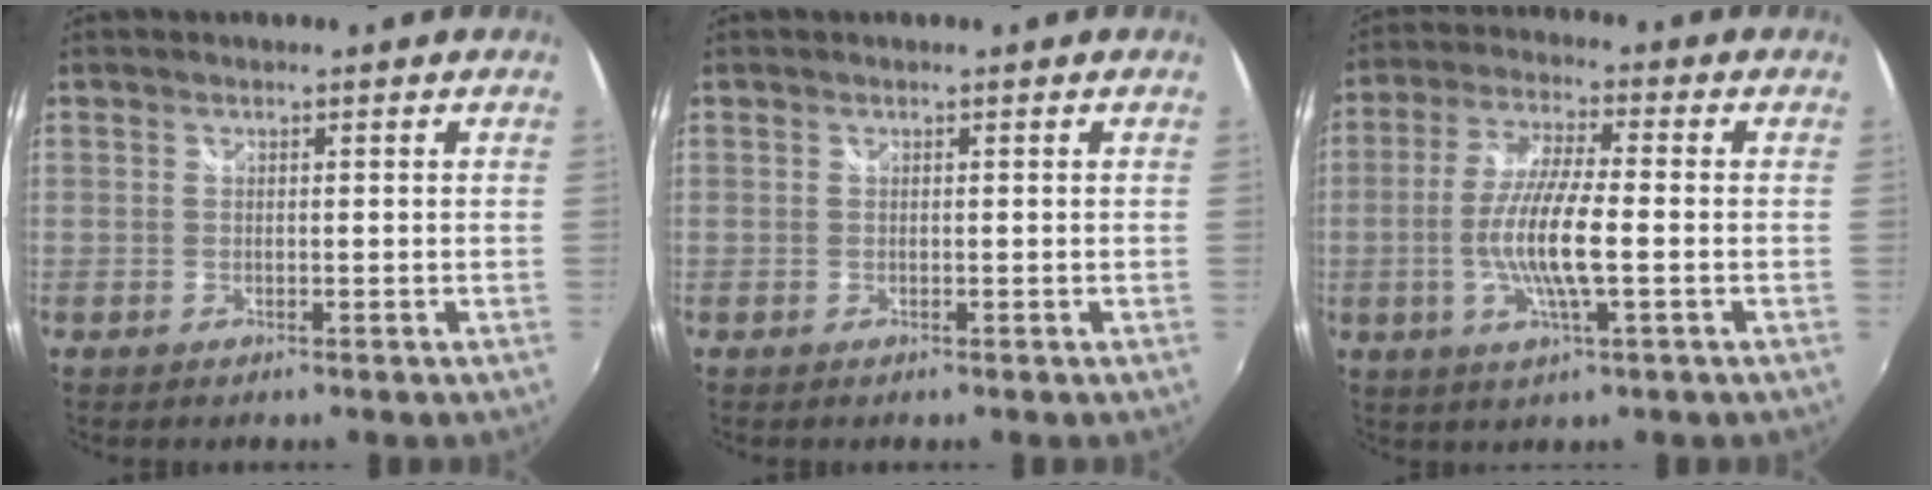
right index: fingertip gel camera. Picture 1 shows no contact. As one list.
[{"total": 0.0}, {"total": 10.6, "force": [-2.0, 1.6, 10.3], "torque": [-0.204, -0.006, -0.040]}]